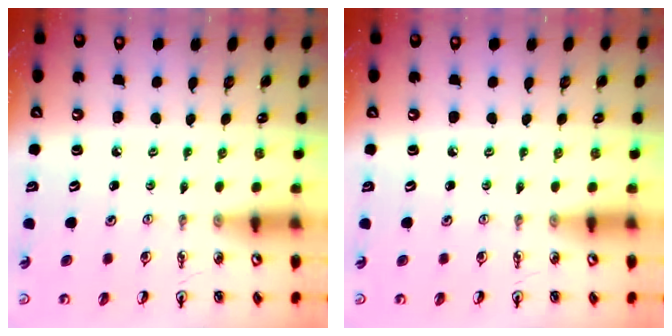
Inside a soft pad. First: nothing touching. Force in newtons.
{"total": 0.0}